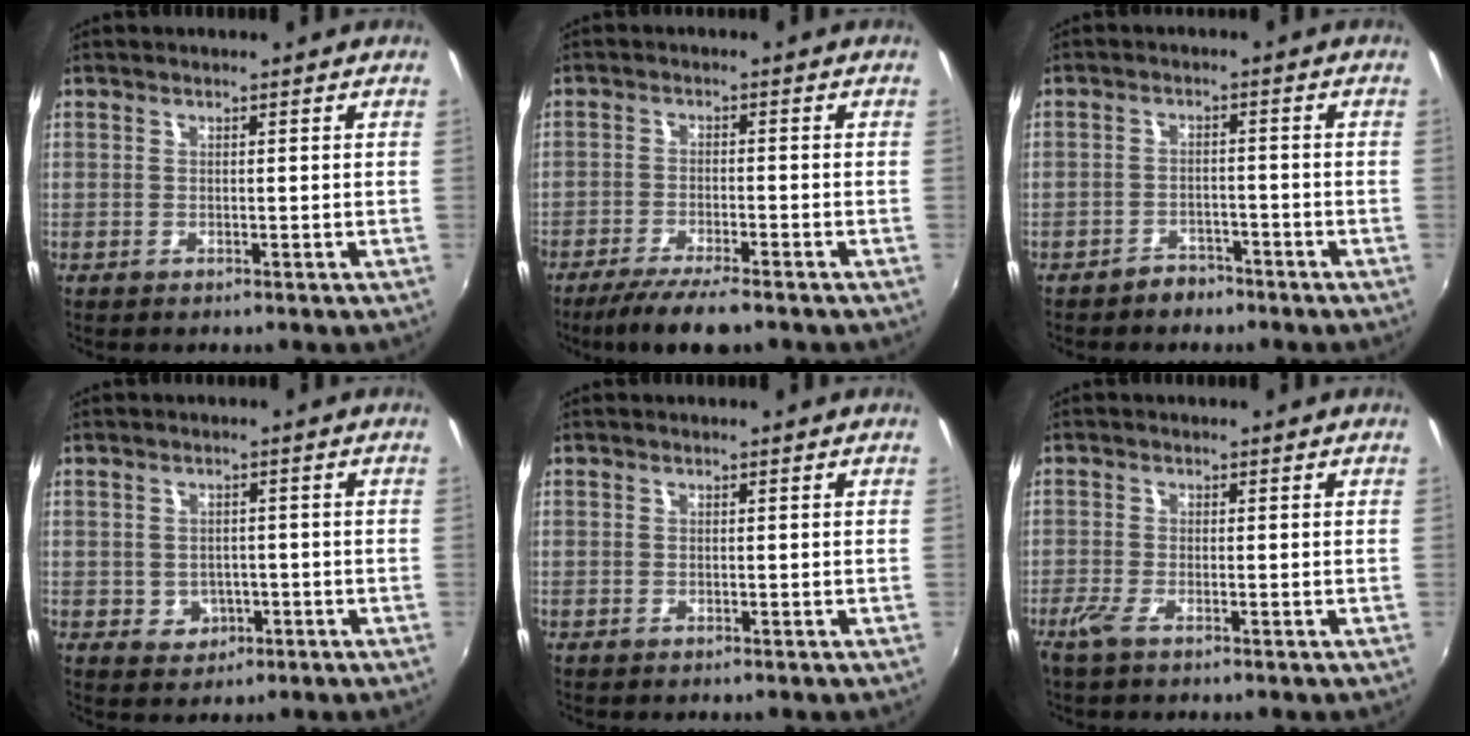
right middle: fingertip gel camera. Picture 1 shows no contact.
{"total": 8.1, "force": [-6.4, 1.2, 4.7], "torque": [-0.106, -0.022, -0.110]}
{"total": 3.5, "force": [-3.0, 1.8, 0.4], "torque": [-0.016, 0.011, -0.044]}
{"total": 4.1, "force": [-1.0, 3.7, 1.3], "torque": [-0.032, 0.005, -0.003]}
{"total": 0.0}
{"total": 2.2, "force": [-1.4, 0.1, 1.6], "torque": [-0.036, -0.009, -0.031]}